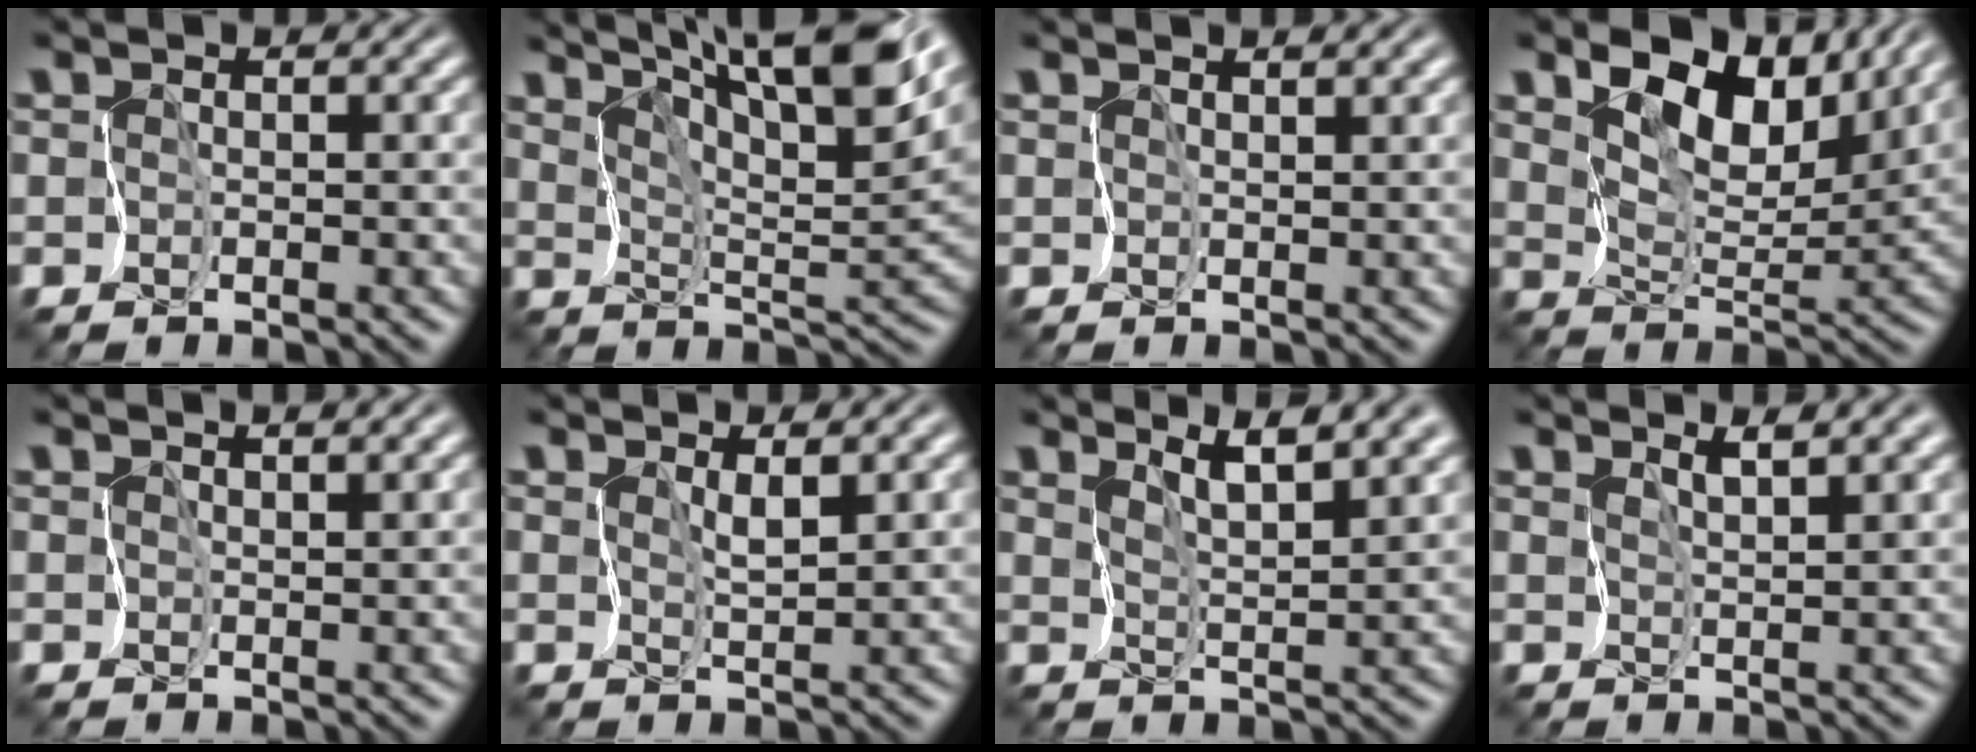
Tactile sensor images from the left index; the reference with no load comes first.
{"total": 13.4, "force": [9.5, 3.0, 9.0], "torque": [-0.145, 0.019, 0.132]}
{"total": 2.0, "force": [1.5, 0.6, 1.2], "torque": [-0.013, 0.006, 0.020]}
{"total": 7.7, "force": [4.9, 3.6, 4.7], "torque": [-0.078, -0.005, 0.083]}
{"total": 2.7, "force": [1.9, 0.9, 1.7], "torque": [-0.018, 0.010, 0.023]}
{"total": 1.6, "force": [1.2, 0.2, 1.1], "torque": [-0.022, -0.002, 0.027]}
{"total": 4.3, "force": [3.5, 0.3, 2.5], "torque": [-0.039, 0.011, 0.056]}
{"total": 3.2, "force": [2.7, 0.2, 1.8], "torque": [-0.026, 0.003, 0.039]}